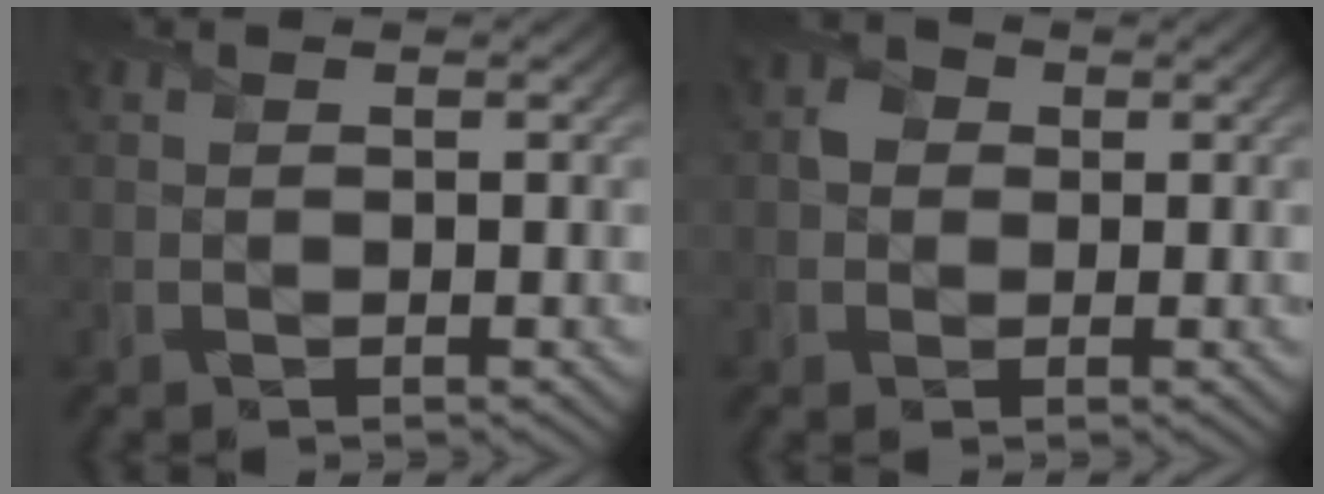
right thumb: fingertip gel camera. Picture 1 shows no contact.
{"total": 2.3, "force": [0.1, 2.2, 0.7], "torque": [-0.015, 0.001, -0.007]}